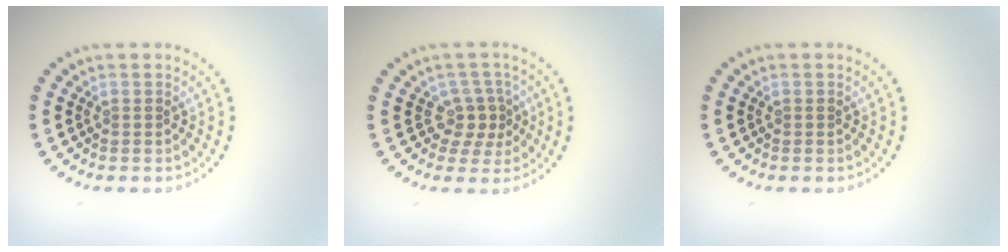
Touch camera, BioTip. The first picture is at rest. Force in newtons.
{"total": 2.4, "press": 1.9, "slide": 1.5}
{"total": 0.0}